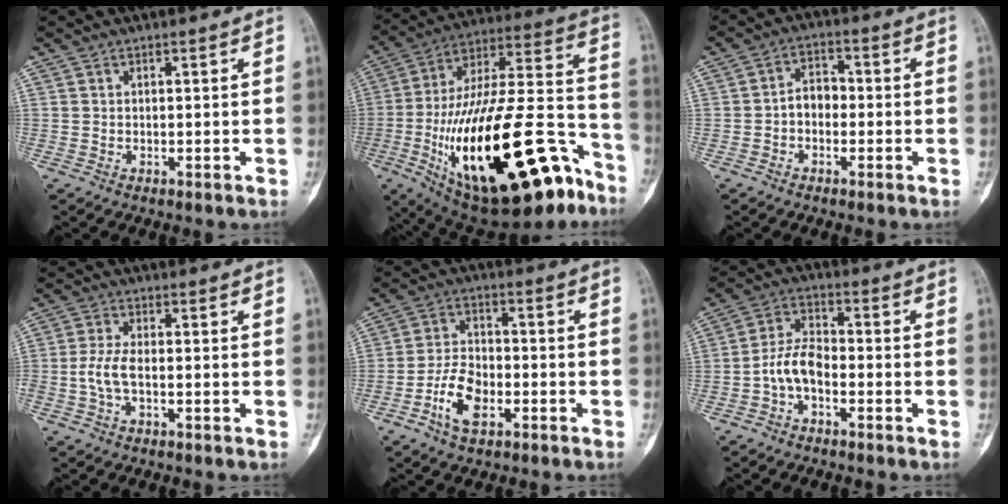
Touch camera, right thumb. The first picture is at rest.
{"total": 37.2, "force": [-16.5, 14.2, 30.2], "torque": [-0.483, 0.065, -0.251]}
{"total": 4.5, "force": [-1.0, 3.2, 2.9], "torque": [-0.029, 0.024, -0.029]}
{"total": 4.5, "force": [-0.9, 1.8, 4.0], "torque": [-0.100, 0.008, -0.022]}
{"total": 8.5, "force": [-3.7, 4.7, 6.0], "torque": [-0.109, 0.022, -0.072]}
{"total": 6.5, "force": [-2.4, 3.6, 4.8], "torque": [-0.092, 0.031, -0.056]}